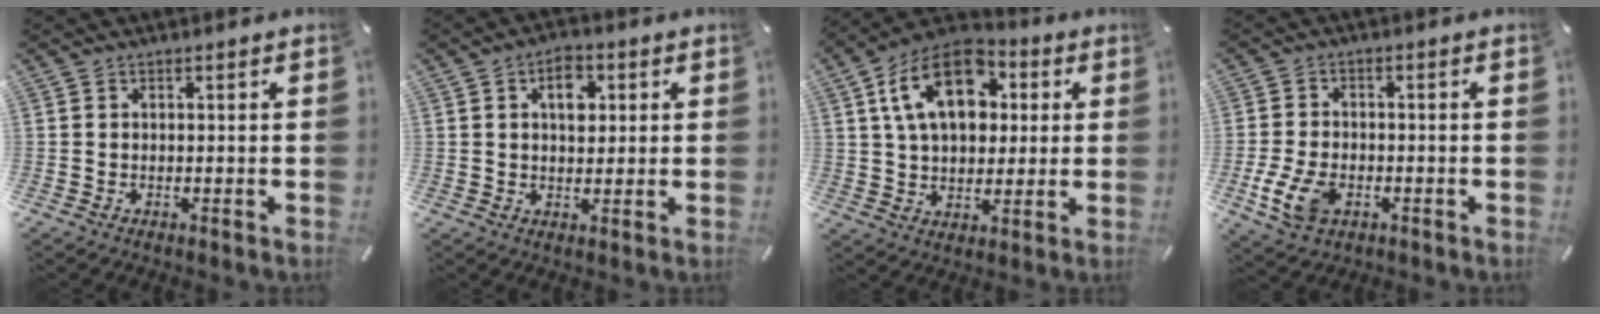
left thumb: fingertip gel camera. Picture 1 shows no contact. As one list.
[{"total": 6.5, "force": [2.0, 4.3, 4.4], "torque": [-0.056, -0.003, 0.027]}, {"total": 16.7, "force": [5.4, 11.2, 11.1], "torque": [-0.207, -0.001, 0.095]}, {"total": 8.3, "force": [-2.9, 5.5, 5.5], "torque": [-0.121, 0.006, -0.049]}]